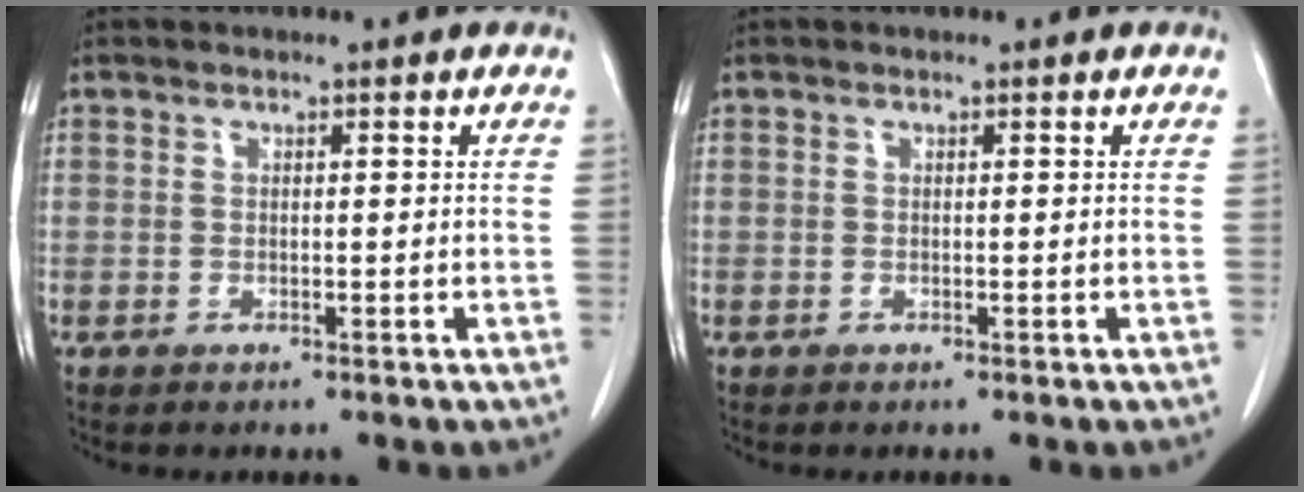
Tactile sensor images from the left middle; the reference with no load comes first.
{"total": 0.0}